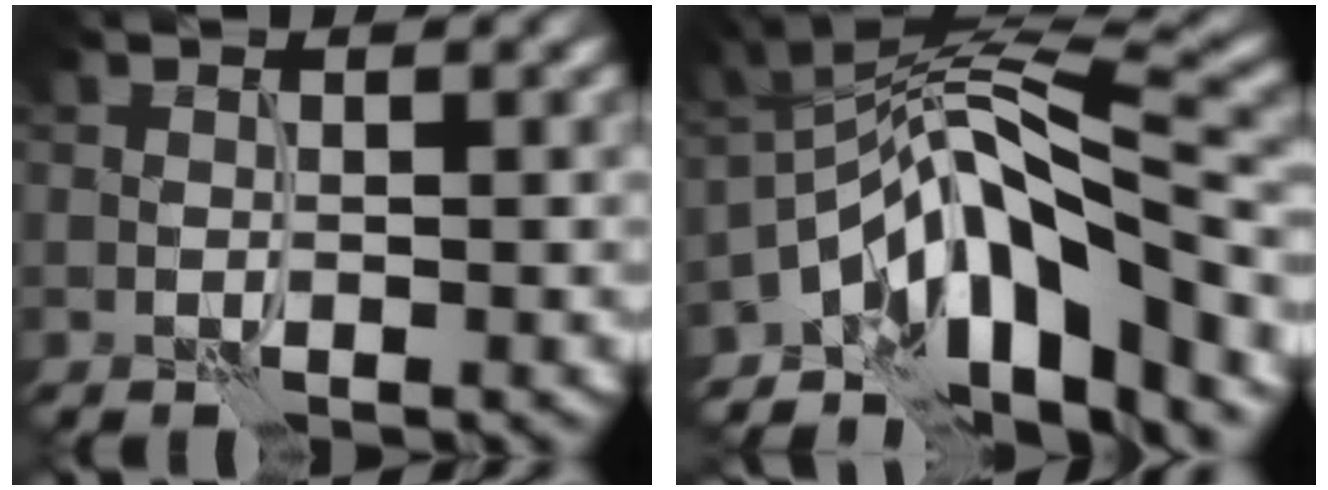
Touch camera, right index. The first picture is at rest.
{"total": 10.5, "force": [-5.6, 3.1, 8.3], "torque": [-0.117, 0.018, -0.107]}